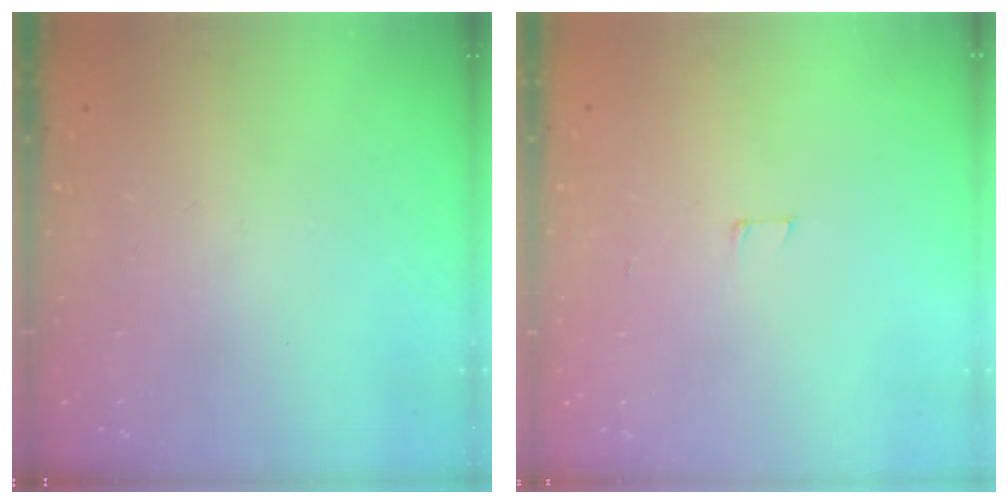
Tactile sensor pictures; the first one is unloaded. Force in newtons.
{"total": 2.9, "press": 2.9, "slide": 0.2}